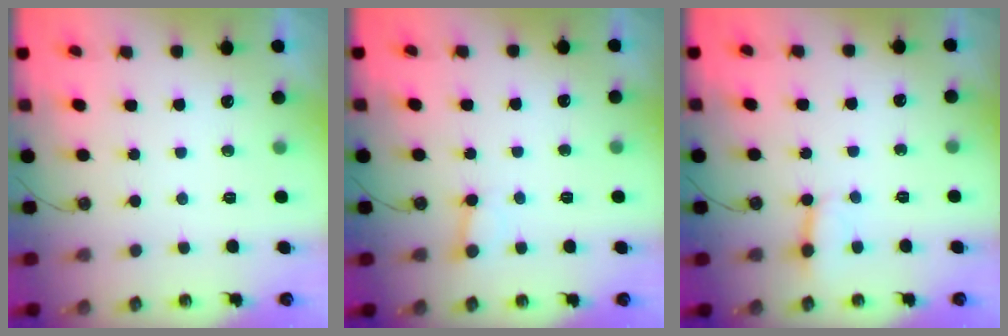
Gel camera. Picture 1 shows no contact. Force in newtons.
{"total": 4.9, "press": 4.8, "slide": 0.6}
{"total": 2.8, "press": 2.8, "slide": 0.2}